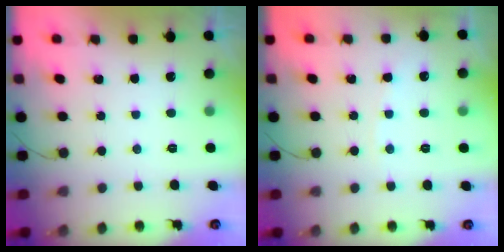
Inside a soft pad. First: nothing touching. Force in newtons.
{"total": 2.9, "press": 2.9, "slide": 0.4}